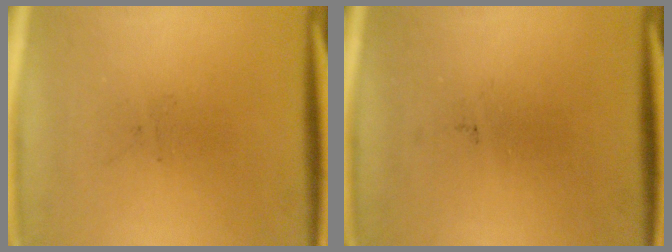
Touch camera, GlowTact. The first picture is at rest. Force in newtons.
{"total": 0.0}